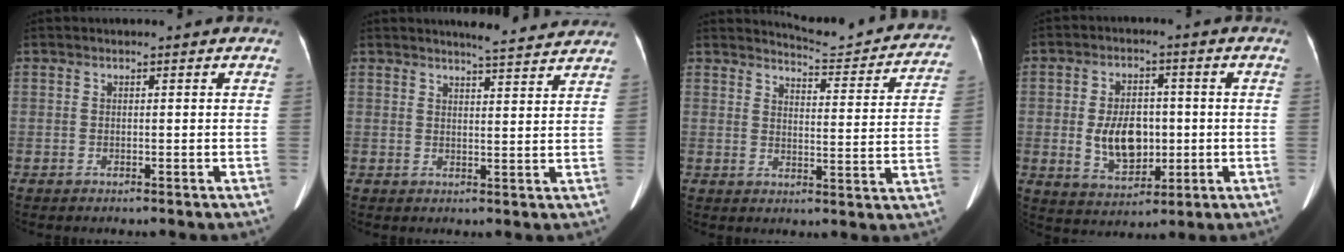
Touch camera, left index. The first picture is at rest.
{"total": 6.9, "force": [6.6, 0.1, 1.8], "torque": [-0.036, 0.000, 0.079]}
{"total": 13.9, "force": [13.5, 1.2, 2.8], "torque": [-0.029, -0.051, 0.149]}
{"total": 8.8, "force": [-0.7, 5.4, 6.9], "torque": [-0.133, 0.003, -0.002]}